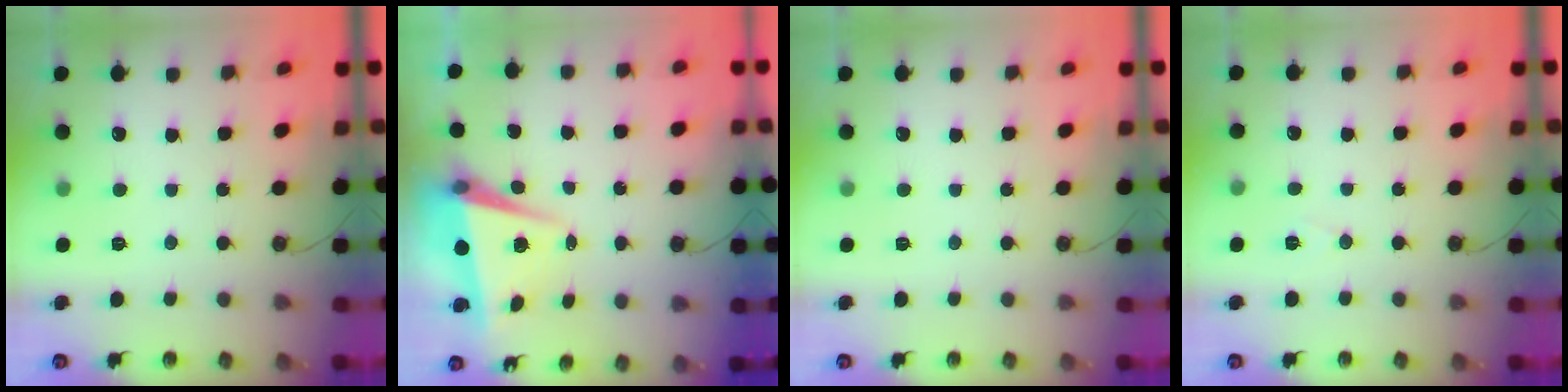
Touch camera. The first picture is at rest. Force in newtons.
{"total": 6.5, "press": 6.4, "slide": 1.0}
{"total": 0.0}
{"total": 5.9, "press": 3.7, "slide": 4.5}